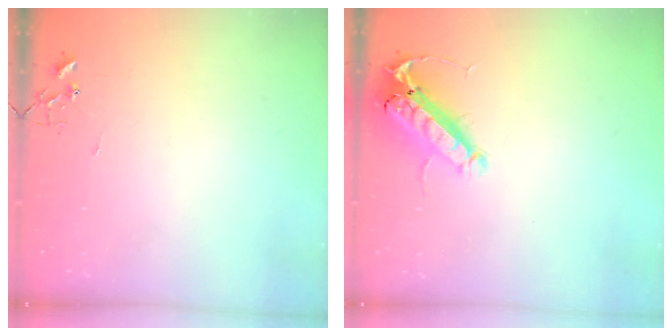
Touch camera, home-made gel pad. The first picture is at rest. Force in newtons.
{"total": 15.2, "press": 15.0, "slide": 2.7}